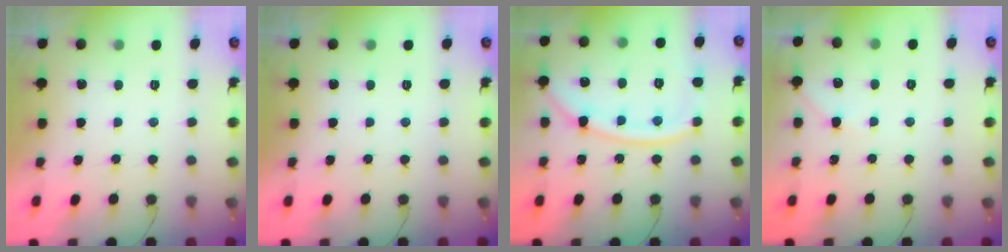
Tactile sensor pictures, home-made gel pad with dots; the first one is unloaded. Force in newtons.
{"total": 0.0}
{"total": 13.1, "press": 13.0, "slide": 1.8}
{"total": 3.0, "press": 2.9, "slide": 0.5}